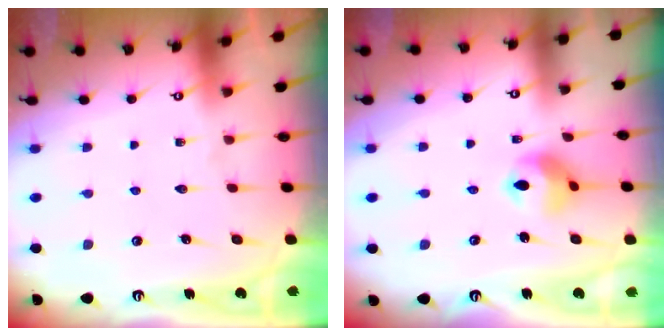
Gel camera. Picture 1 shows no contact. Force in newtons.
{"total": 9.6, "press": 9.4, "slide": 2.1}